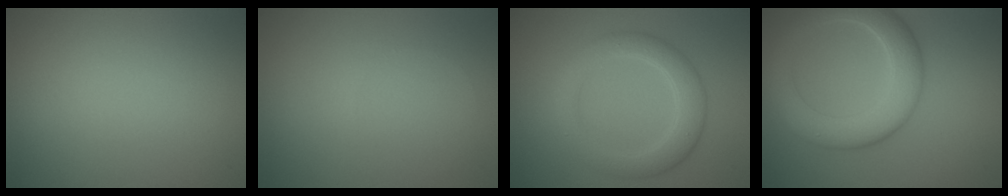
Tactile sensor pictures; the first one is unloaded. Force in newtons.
{"total": 0.0}
{"total": 3.9, "press": 3.9, "slide": 0.2}
{"total": 6.3, "press": 6.3, "slide": 0.3}